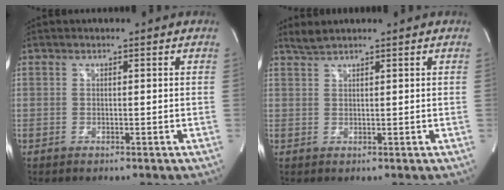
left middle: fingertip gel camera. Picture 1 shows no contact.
{"total": 1.7, "force": [1.6, -0.3, 0.4], "torque": [-0.009, 0.009, 0.038]}